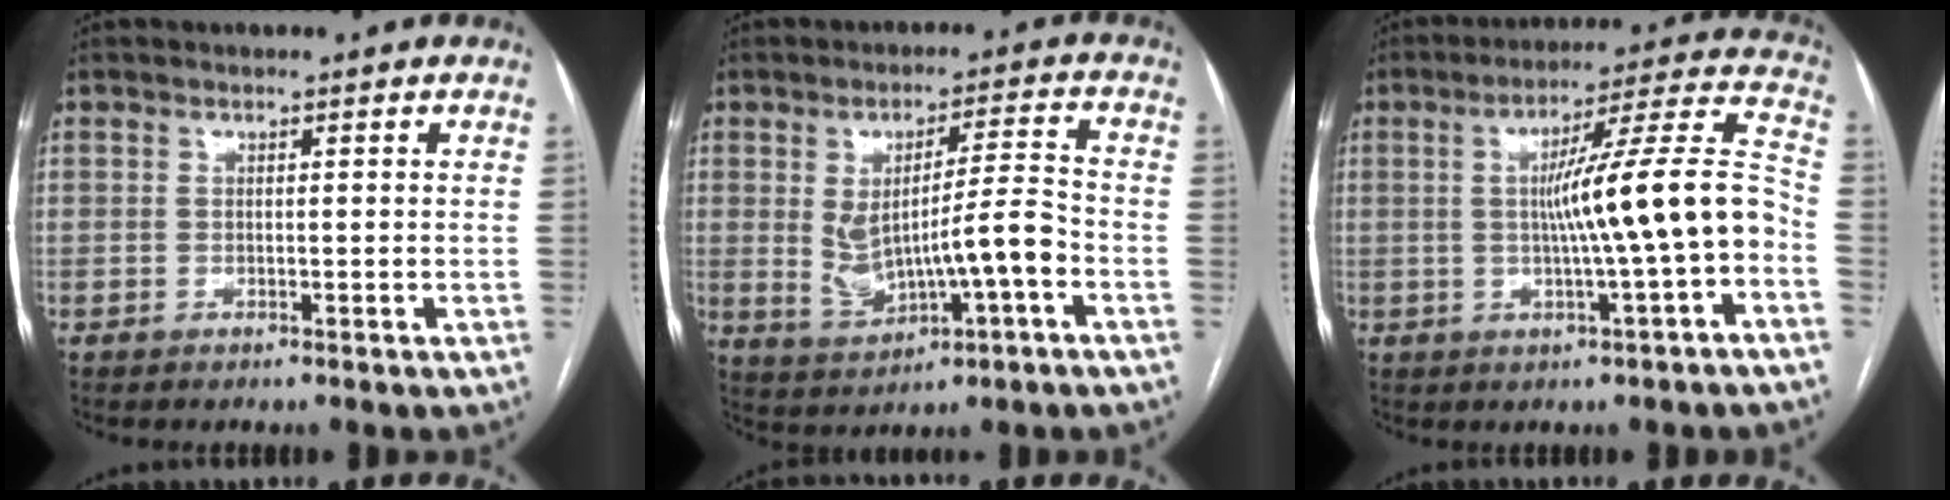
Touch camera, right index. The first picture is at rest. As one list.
[{"total": 10.4, "force": [-1.7, 2.0, 10.1], "torque": [-0.181, 0.011, -0.014]}, {"total": 14.0, "force": [-2.2, -0.3, 13.8], "torque": [-0.205, 0.021, -0.035]}]